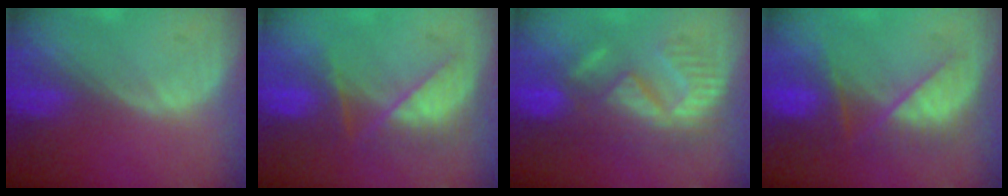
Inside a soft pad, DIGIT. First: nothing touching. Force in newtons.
{"total": 7.2, "press": 7.0, "slide": 1.7}
{"total": 8.7, "press": 8.5, "slide": 1.6}
{"total": 7.4, "press": 7.2, "slide": 1.9}